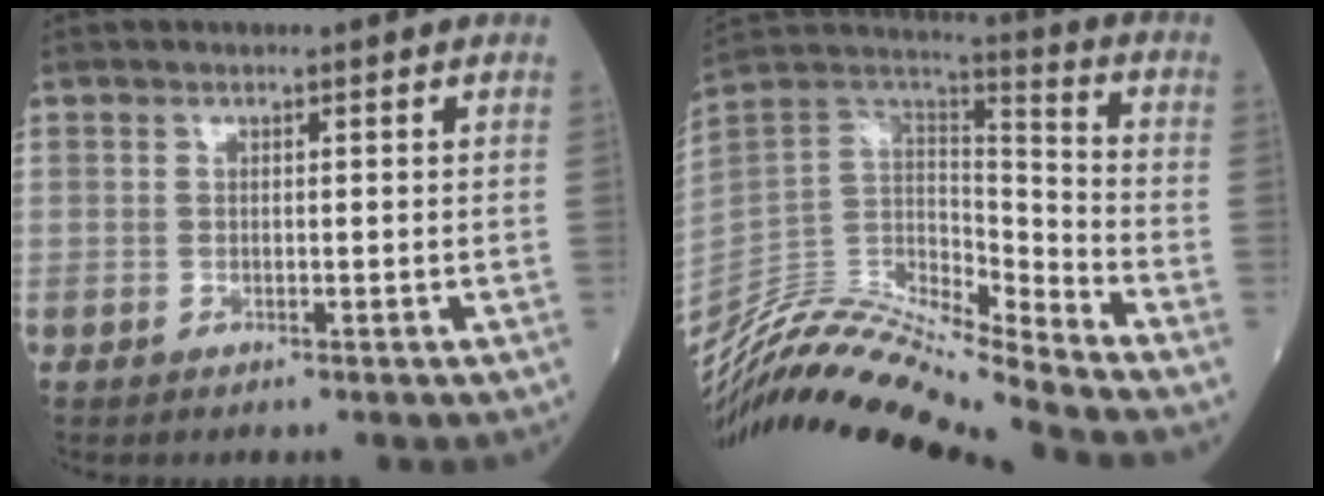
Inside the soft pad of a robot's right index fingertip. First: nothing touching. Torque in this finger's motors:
{"motor_torque": [0.18, -0.79, 0.07, -0.01]}